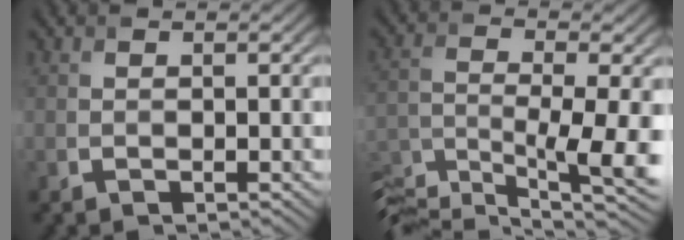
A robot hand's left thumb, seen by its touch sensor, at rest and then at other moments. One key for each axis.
{"total": 10.7, "fx": -5.1, "fy": 3.8, "fz": 8.6, "tx": -0.178, "ty": -0.029, "tz": -0.084}